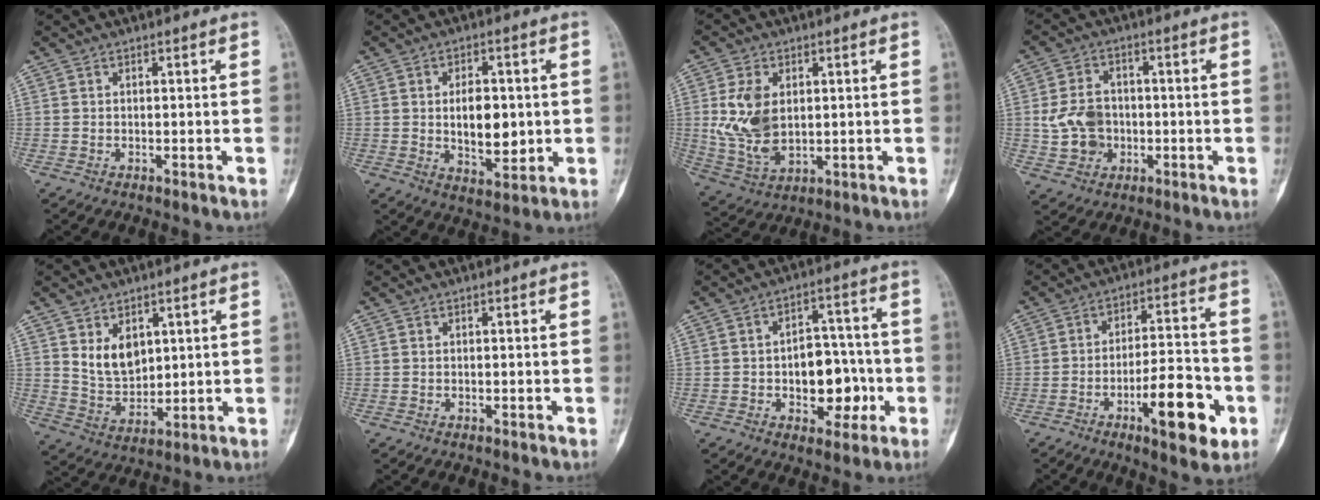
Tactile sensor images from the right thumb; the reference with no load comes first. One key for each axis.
{"total": 9.7, "fx": 0.2, "fy": 5.6, "fz": 7.9, "tx": -0.092, "ty": -0.009, "tz": 0.014}
{"total": 11.1, "fx": 1.7, "fy": 7.1, "fz": 8.4, "tx": -0.157, "ty": -0.010, "tz": 0.047}
{"total": 8.7, "fx": -0.7, "fy": 7.1, "fz": 4.9, "tx": -0.071, "ty": 0.012, "tz": -0.009}
{"total": 7.8, "fx": 3.0, "fy": 5.2, "fz": 4.9, "tx": -0.062, "ty": -0.029, "tz": 0.070}
{"total": 0.0}
{"total": 11.8, "fx": -2.3, "fy": 7.7, "fz": 8.6, "tx": -0.075, "ty": 0.036, "tz": -0.026}
{"total": 14.5, "fx": -5.6, "fy": 5.0, "fz": 12.4, "tx": -0.168, "ty": 0.030, "tz": -0.082}